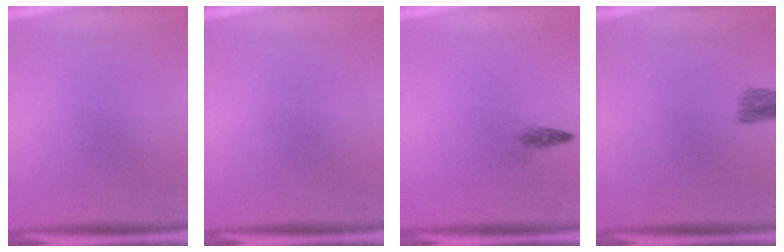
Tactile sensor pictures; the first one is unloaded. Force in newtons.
{"total": 0.0}
{"total": 1.1}
{"total": 2.5}